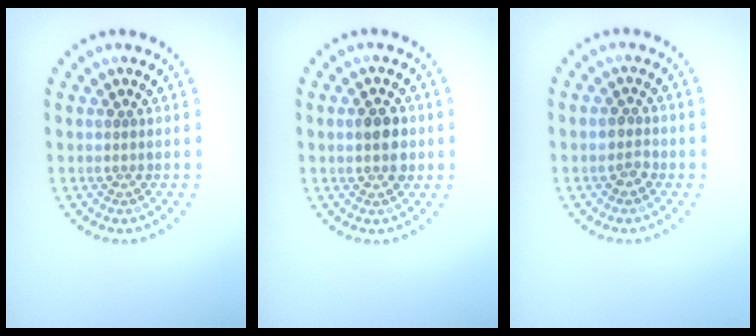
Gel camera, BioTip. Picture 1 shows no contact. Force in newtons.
{"total": 2.9, "press": 2.9, "slide": 0.3}
{"total": 1.4, "press": 1.4, "slide": 0.5}